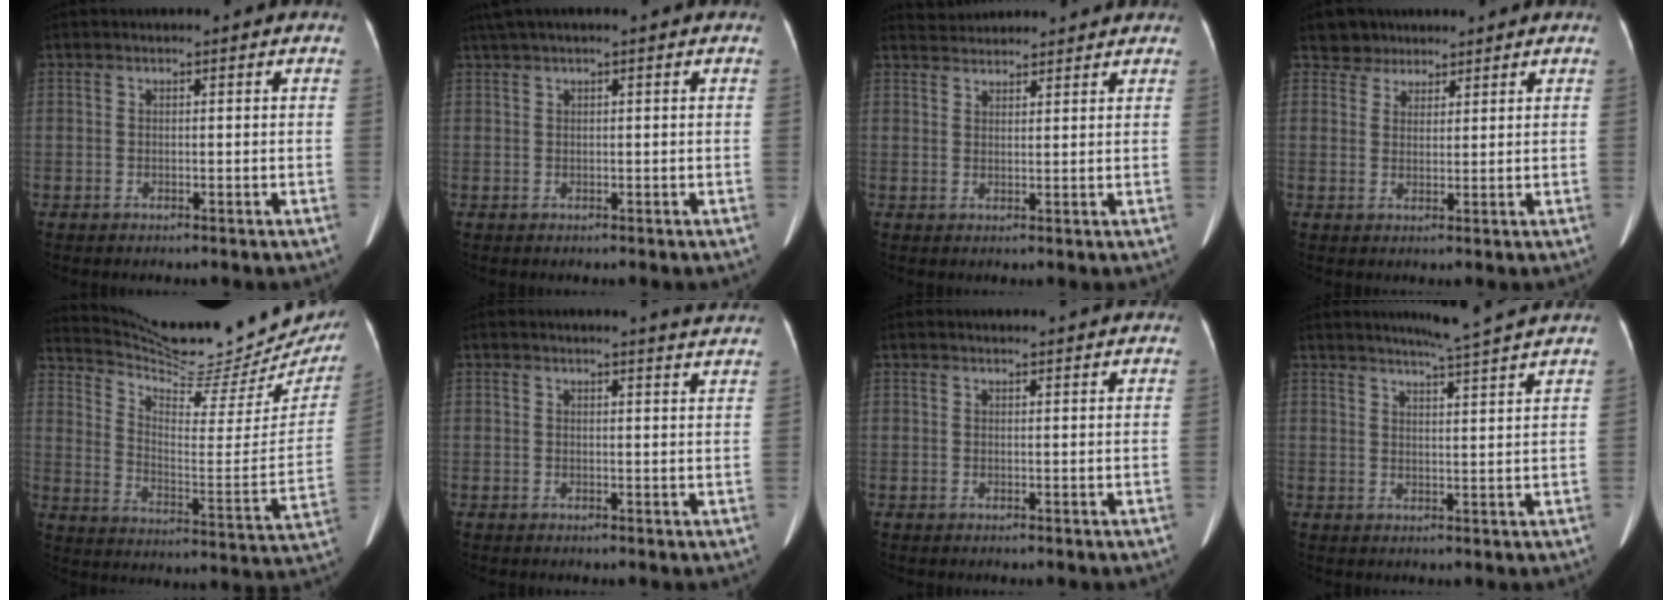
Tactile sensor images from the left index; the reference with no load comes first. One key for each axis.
{"total": 2.4, "fx": 1.3, "fy": 0.1, "fz": 2.0, "tx": -0.050, "ty": 0.026, "tz": 0.032}
{"total": 5.7, "fx": 5.6, "fy": 1.2, "fz": 0.6, "tx": -0.010, "ty": 0.038, "tz": 0.083}
{"total": 3.5, "fx": 2.6, "fy": 2.2, "fz": -0.5, "tx": 0.013, "ty": 0.011, "tz": 0.042}
{"total": 26.4, "fx": 23.6, "fy": 4.0, "fz": 11.2, "tx": -0.183, "ty": -0.075, "tz": 0.317}
{"total": 4.2, "fx": 4.0, "fy": -0.5, "fz": 1.2, "tx": -0.017, "ty": -0.007, "tz": 0.028}
{"total": 2.7, "fx": 2.6, "fy": 0.1, "fz": 0.6, "tx": -0.010, "ty": 0.016, "tz": 0.031}
{"total": 7.4, "fx": 6.6, "fy": -1.6, "fz": 3.0, "tx": -0.049, "ty": -0.003, "tz": 0.087}